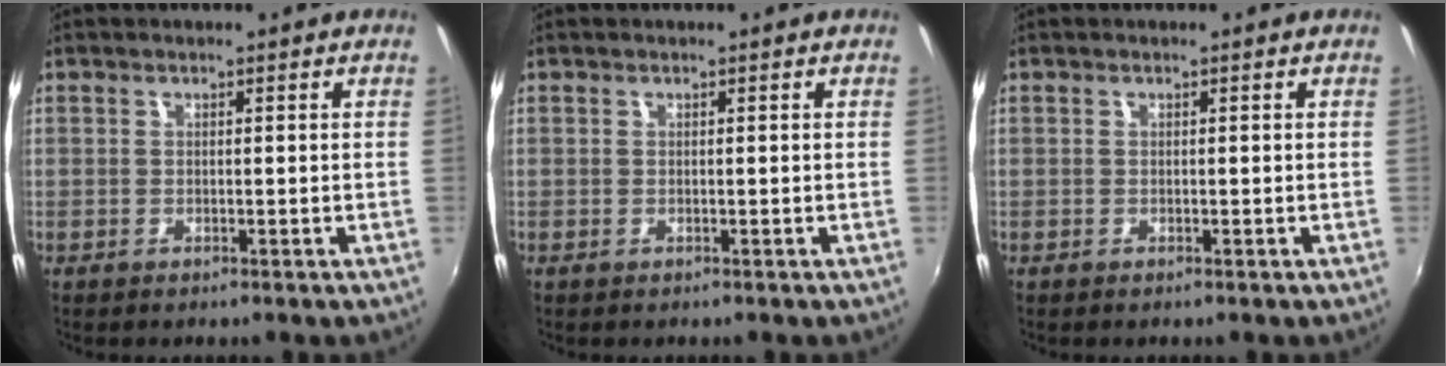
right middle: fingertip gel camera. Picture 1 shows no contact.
{"total": 0.0}
{"total": 0.0}